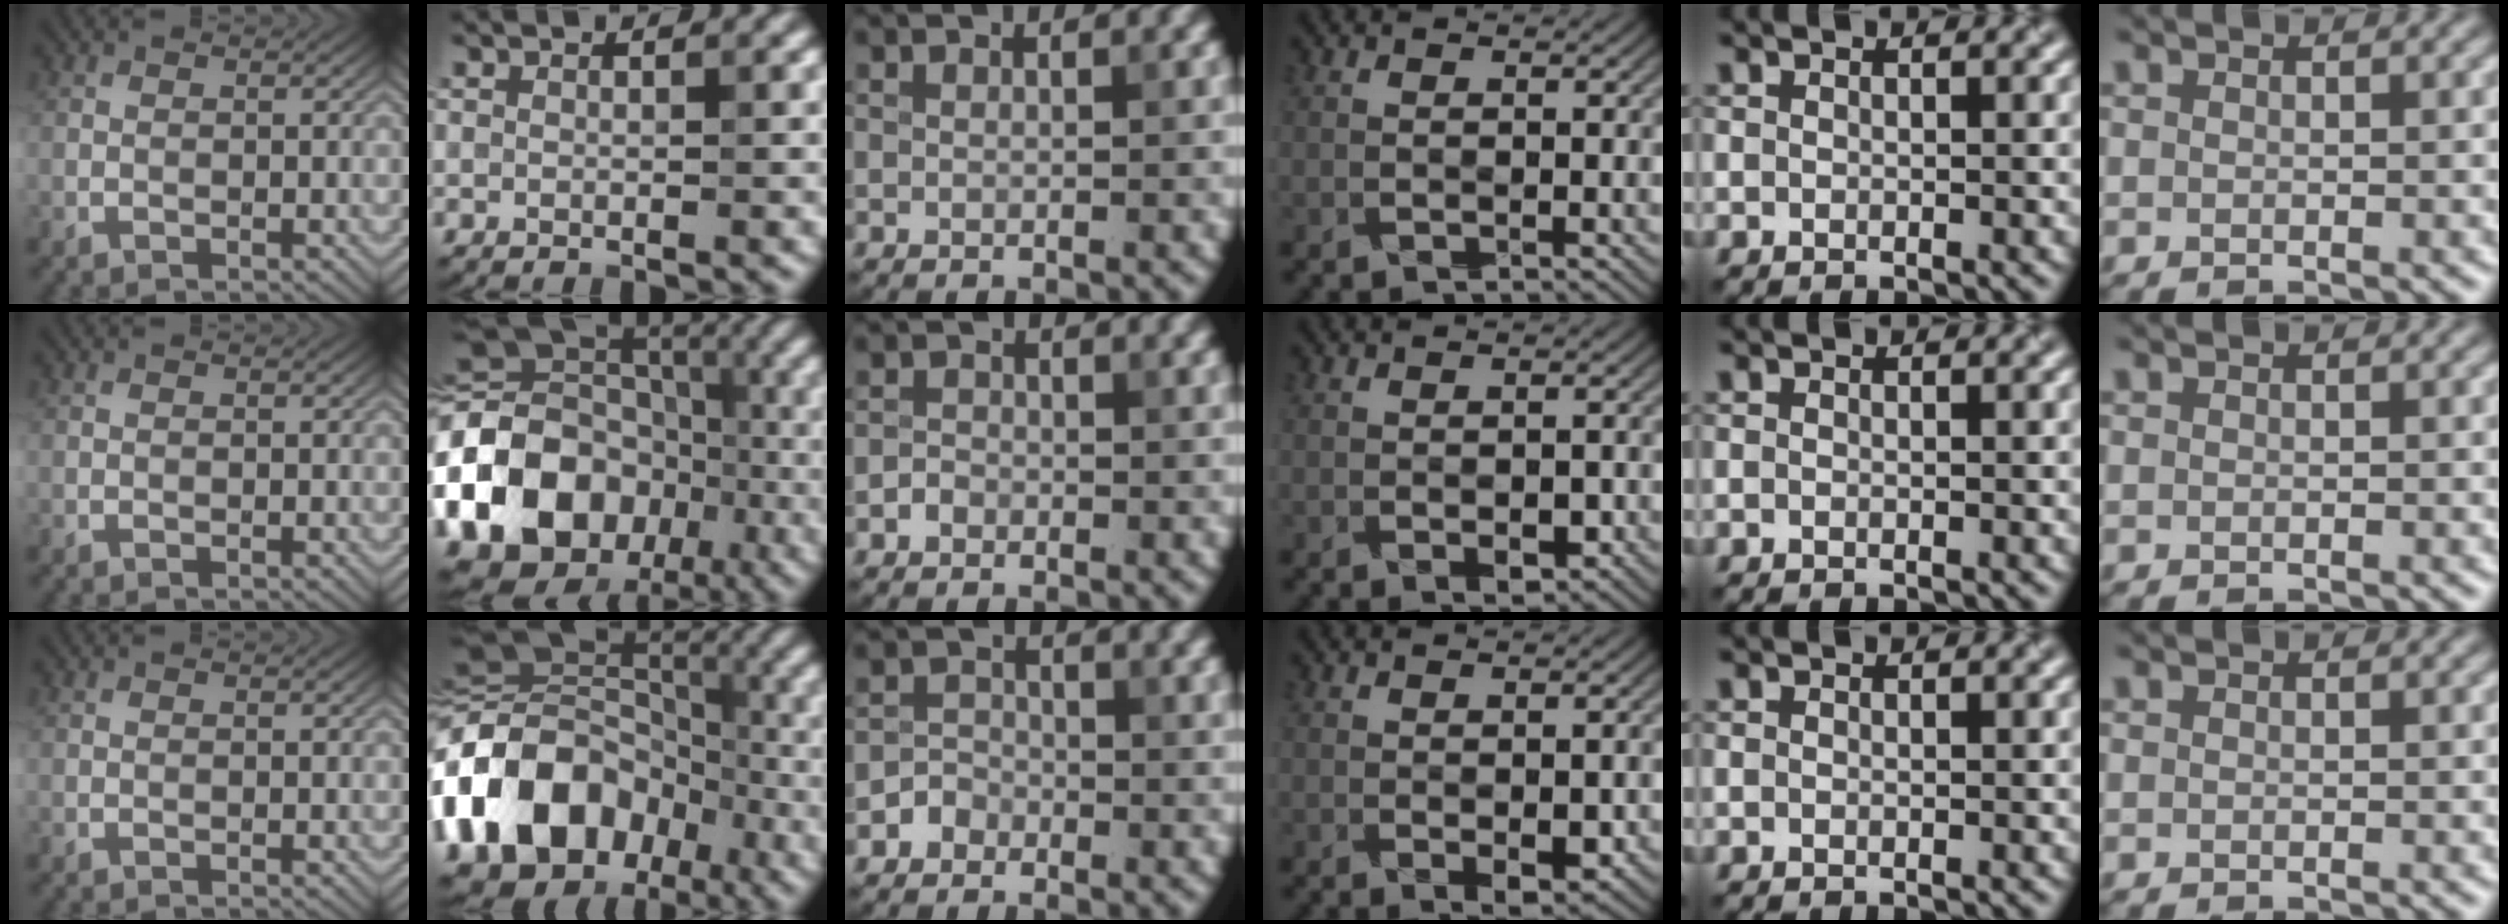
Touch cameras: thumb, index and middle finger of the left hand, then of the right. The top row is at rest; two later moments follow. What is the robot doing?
{"motion": "fold", "object": "napkin"}